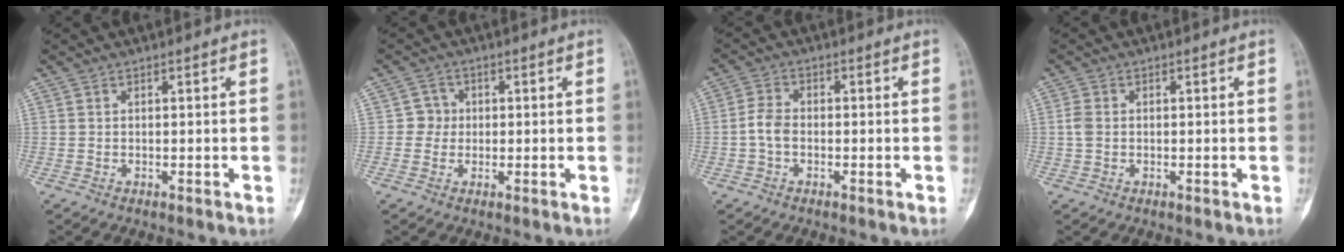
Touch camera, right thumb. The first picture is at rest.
{"total": 2.9, "force": [0.0, 2.9, 0.4], "torque": [0.017, 0.010, -0.007]}
{"total": 3.7, "force": [-0.9, 2.4, 2.6], "torque": [-0.051, 0.011, -0.026]}
{"total": 2.0, "force": [0.0, 1.5, 1.3], "torque": [-0.033, 0.003, -0.004]}